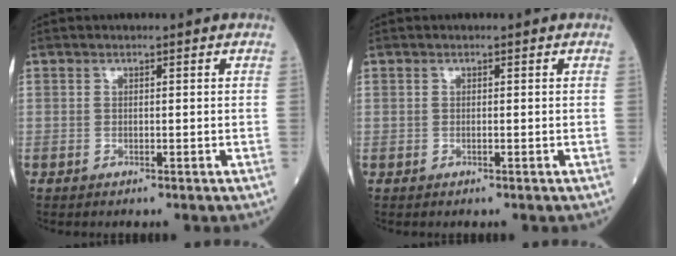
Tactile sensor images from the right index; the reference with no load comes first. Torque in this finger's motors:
{"motor_torque": [0.00, -0.01, 0.08, 0.01]}